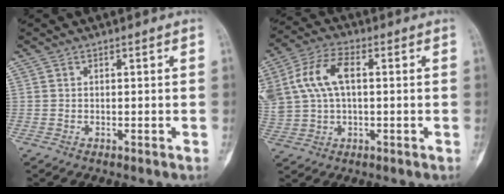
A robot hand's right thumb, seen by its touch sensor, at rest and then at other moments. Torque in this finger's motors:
{"motor_torque": [1.57, 1.68, 1.32, 0.00, 0.16]}